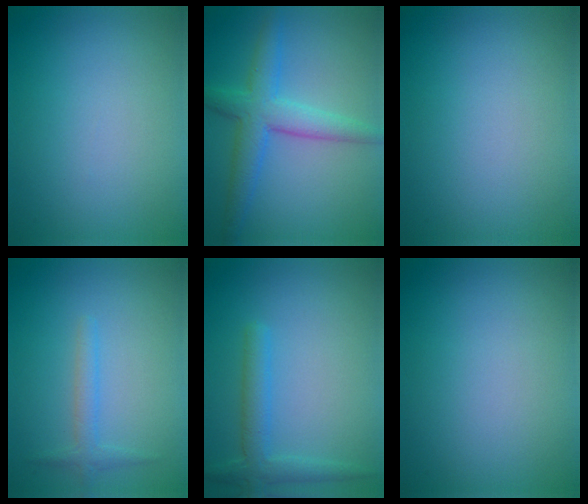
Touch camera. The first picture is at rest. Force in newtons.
{"total": 4.7, "press": 4.7, "slide": 0.3}
{"total": 0.0}
{"total": 1.6, "press": 1.6, "slide": 0.1}
{"total": 2.6, "press": 2.6, "slide": 0.2}
{"total": 0.0}